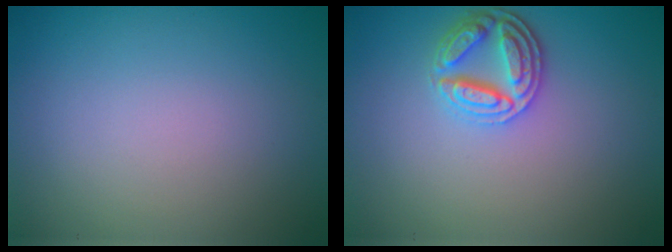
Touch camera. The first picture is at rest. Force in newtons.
{"total": 3.7, "press": 3.3, "slide": 1.7}